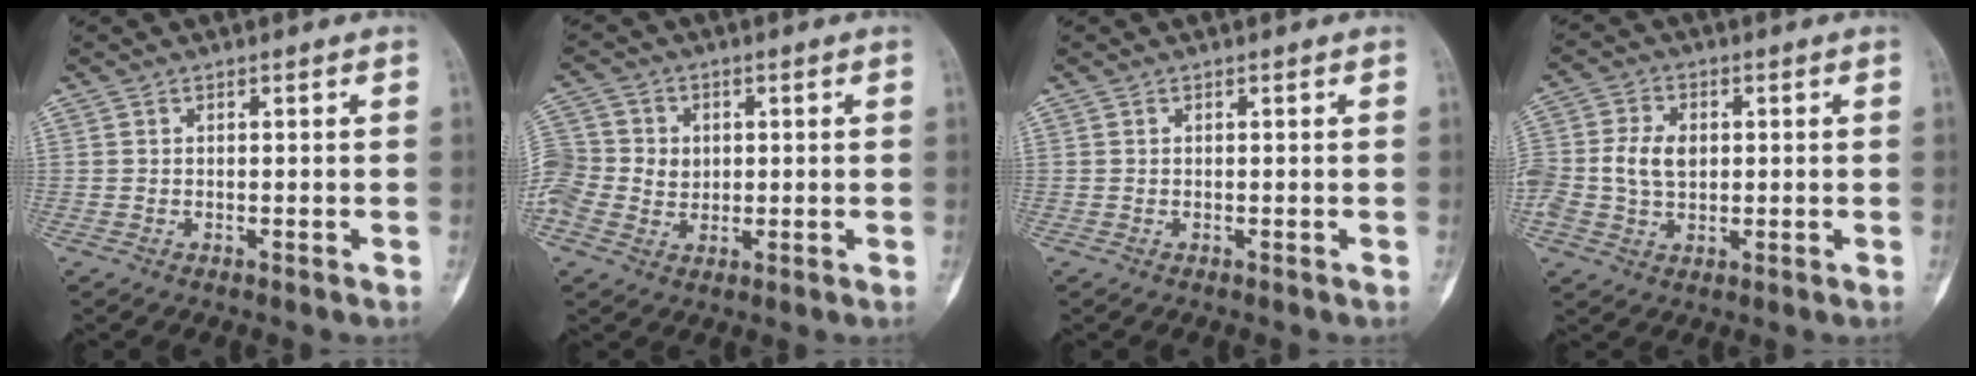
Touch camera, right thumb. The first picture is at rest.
{"total": 11.9, "force": [0.3, 10.9, 4.8], "torque": [-0.109, 0.022, 0.008]}
{"total": 0.0}
{"total": 7.9, "force": [0.2, 5.8, 5.3], "torque": [-0.107, 0.011, 0.005]}